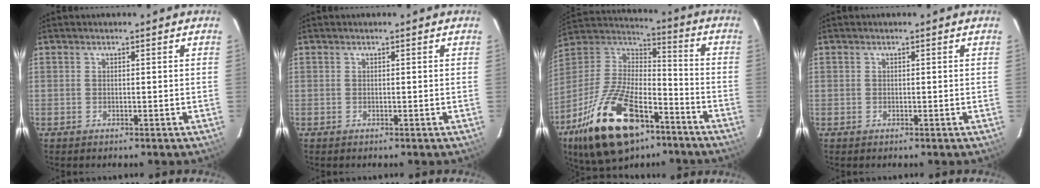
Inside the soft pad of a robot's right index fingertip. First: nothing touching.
{"total": 0.0}
{"total": 25.6, "force": [-14.5, 12.2, 17.1], "torque": [-0.344, -0.011, -0.242]}
{"total": 0.0}